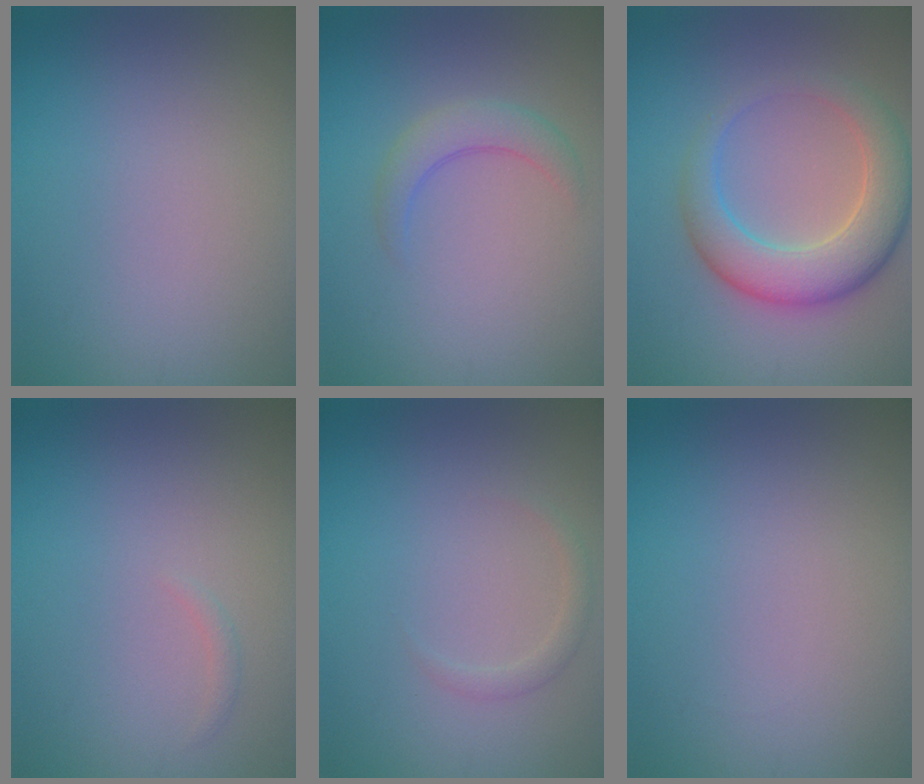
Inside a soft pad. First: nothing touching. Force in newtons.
{"total": 2.4, "press": 2.4, "slide": 0.1}
{"total": 6.4, "press": 6.4, "slide": 0.3}
{"total": 0.5, "press": 0.5, "slide": 0.0}
{"total": 1.0, "press": 1.0, "slide": 0.1}
{"total": 0.0}